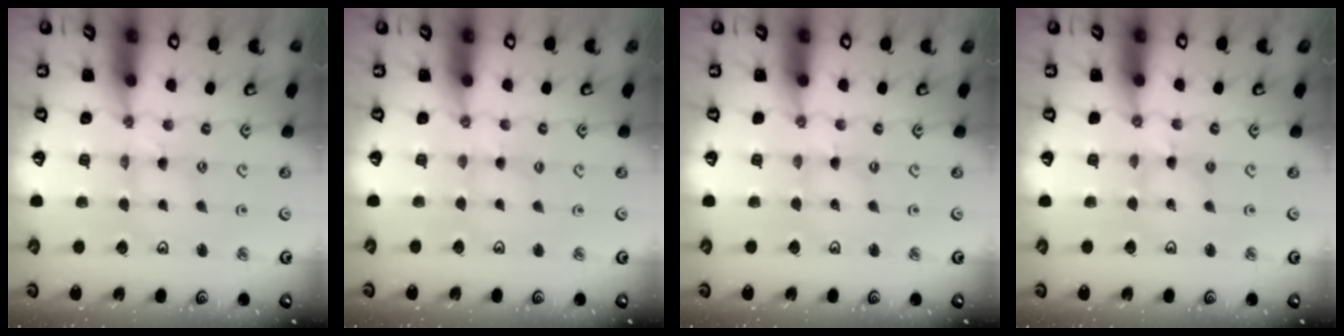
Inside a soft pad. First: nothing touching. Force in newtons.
{"total": 2.2, "press": 2.2, "slide": 0.3}
{"total": 0.0}
{"total": 1.8, "press": 1.8, "slide": 0.2}